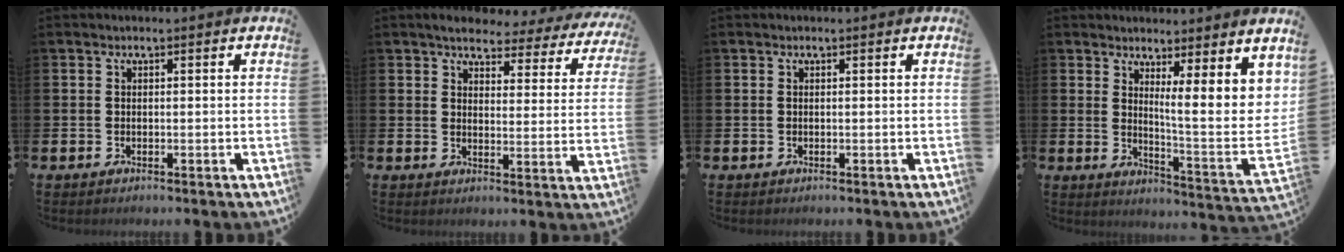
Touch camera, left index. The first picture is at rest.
{"total": 3.8, "force": [3.5, 1.2, 0.9], "torque": [-0.023, -0.030, 0.053]}
{"total": 0.0}
{"total": 6.7, "force": [4.6, 0.3, 4.8], "torque": [-0.069, -0.072, 0.068]}